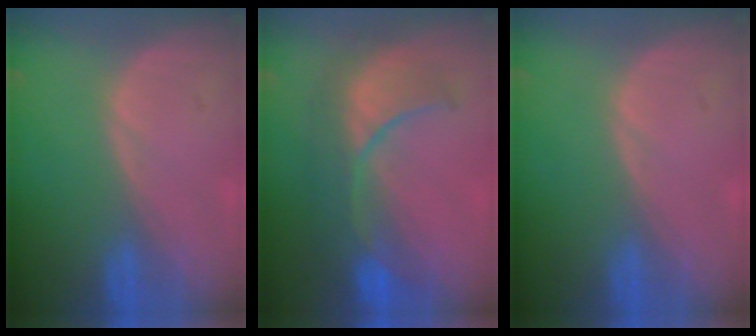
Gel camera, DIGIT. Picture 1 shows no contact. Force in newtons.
{"total": 10.3, "press": 9.0, "slide": 5.0}
{"total": 0.0}